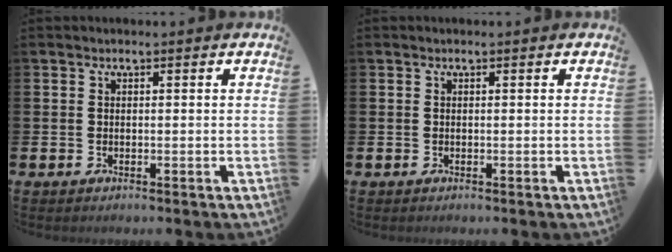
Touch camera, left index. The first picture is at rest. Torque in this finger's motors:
{"motor_torque": [-0.05, -0.02, -0.03, -0.01]}